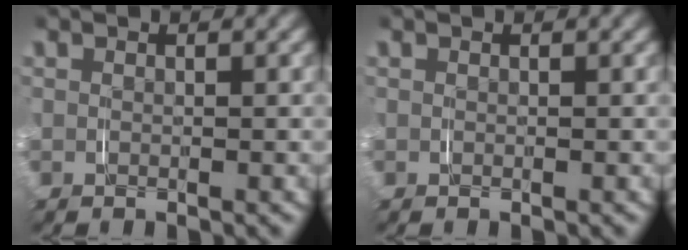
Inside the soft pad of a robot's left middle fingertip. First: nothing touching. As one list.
[{"total": 0.0}]